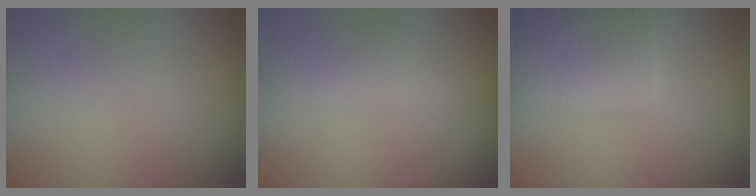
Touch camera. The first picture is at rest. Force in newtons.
{"total": 2.4, "press": 2.4, "slide": 0.1}
{"total": 4.7, "press": 4.7, "slide": 0.2}